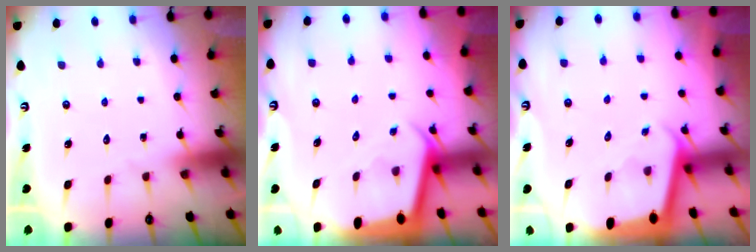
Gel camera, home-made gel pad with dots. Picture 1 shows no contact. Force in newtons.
{"total": 2.3, "press": 2.3, "slide": 0.1}
{"total": 1.8, "press": 1.8, "slide": 0.0}